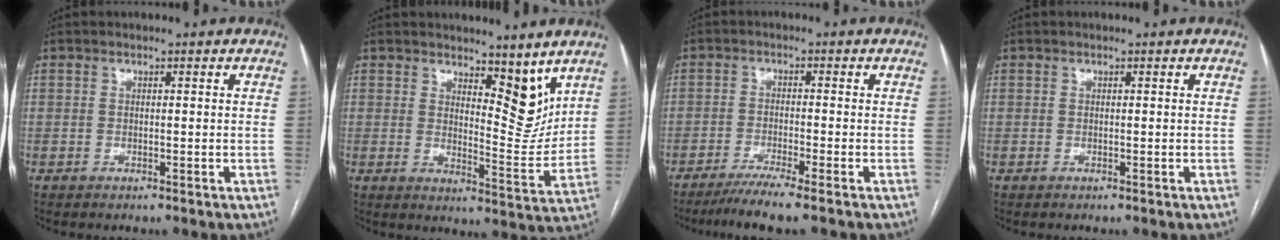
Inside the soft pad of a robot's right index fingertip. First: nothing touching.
{"total": 7.5, "force": [5.4, 2.5, 4.6], "torque": [-0.061, -0.017, 0.087]}
{"total": 5.8, "force": [-4.5, -1.1, 3.4], "torque": [-0.056, -0.019, -0.083]}
{"total": 0.0}